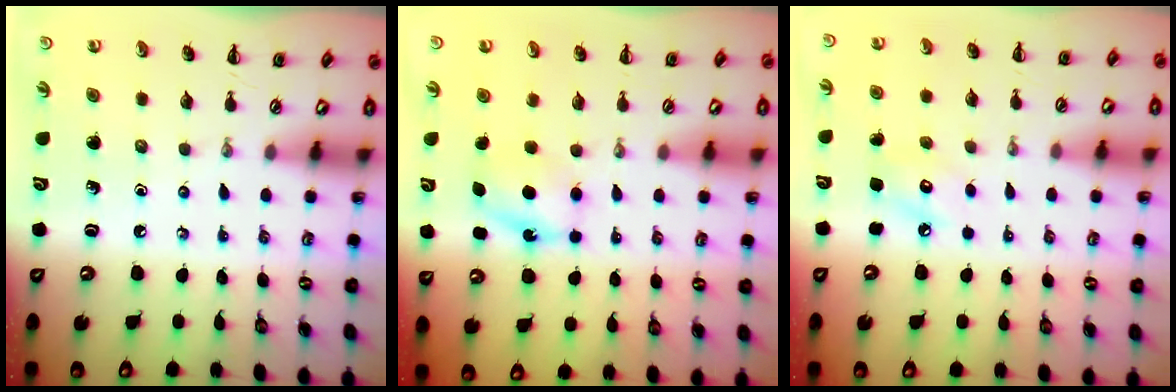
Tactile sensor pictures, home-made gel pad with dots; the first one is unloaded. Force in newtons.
{"total": 6.1, "press": 5.9, "slide": 1.8}
{"total": 5.6, "press": 5.6, "slide": 0.5}